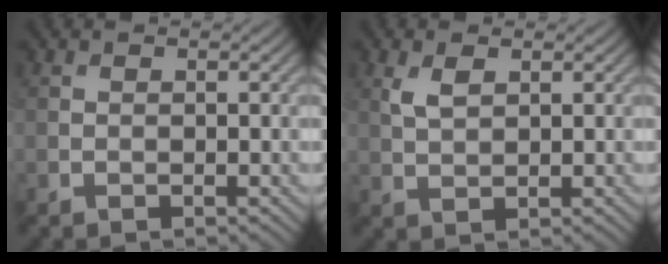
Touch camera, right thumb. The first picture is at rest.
{"total": 2.6, "force": [1.2, 1.3, 2.0], "torque": [-0.049, 0.000, 0.027]}